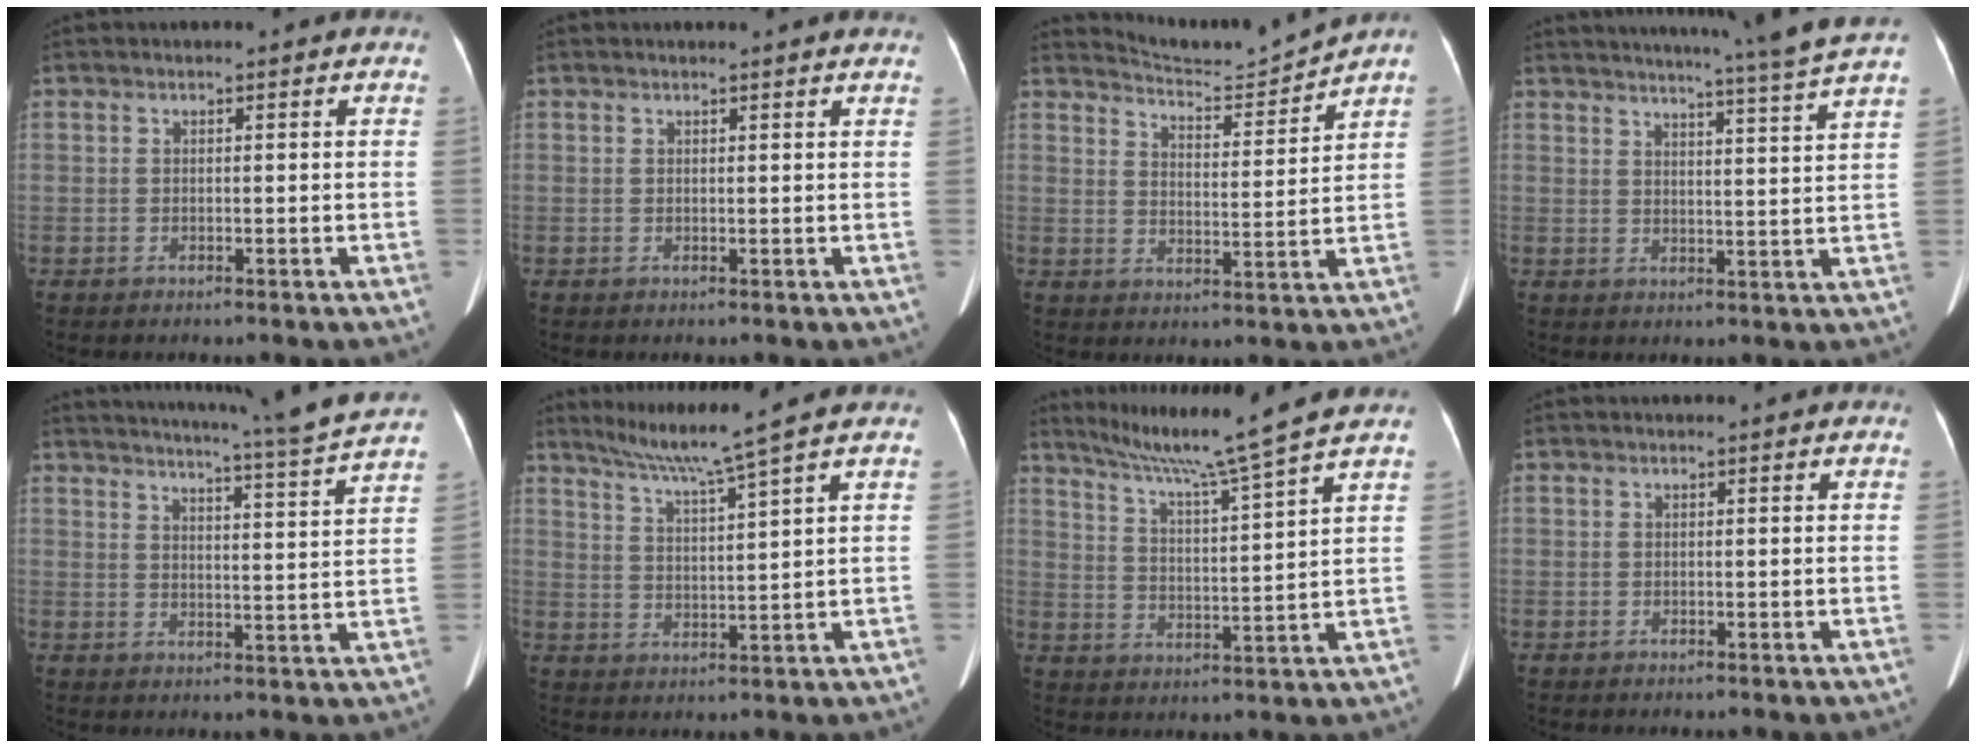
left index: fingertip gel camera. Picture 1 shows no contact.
{"total": 2.7, "force": [2.6, -0.2, 0.8], "torque": [-0.016, 0.004, 0.019]}
{"total": 7.0, "force": [6.7, -1.7, -0.8], "torque": [-0.007, -0.023, 0.116]}
{"total": 14.8, "force": [13.1, -2.6, 6.4], "torque": [-0.103, -0.044, 0.155]}
{"total": 15.9, "force": [14.5, -2.7, 6.1], "torque": [-0.105, -0.054, 0.179]}
{"total": 7.6, "force": [6.2, -2.5, 3.7], "torque": [-0.063, -0.004, 0.113]}
{"total": 13.3, "force": [11.2, -2.8, 6.6], "torque": [-0.114, -0.015, 0.171]}
{"total": 0.0}